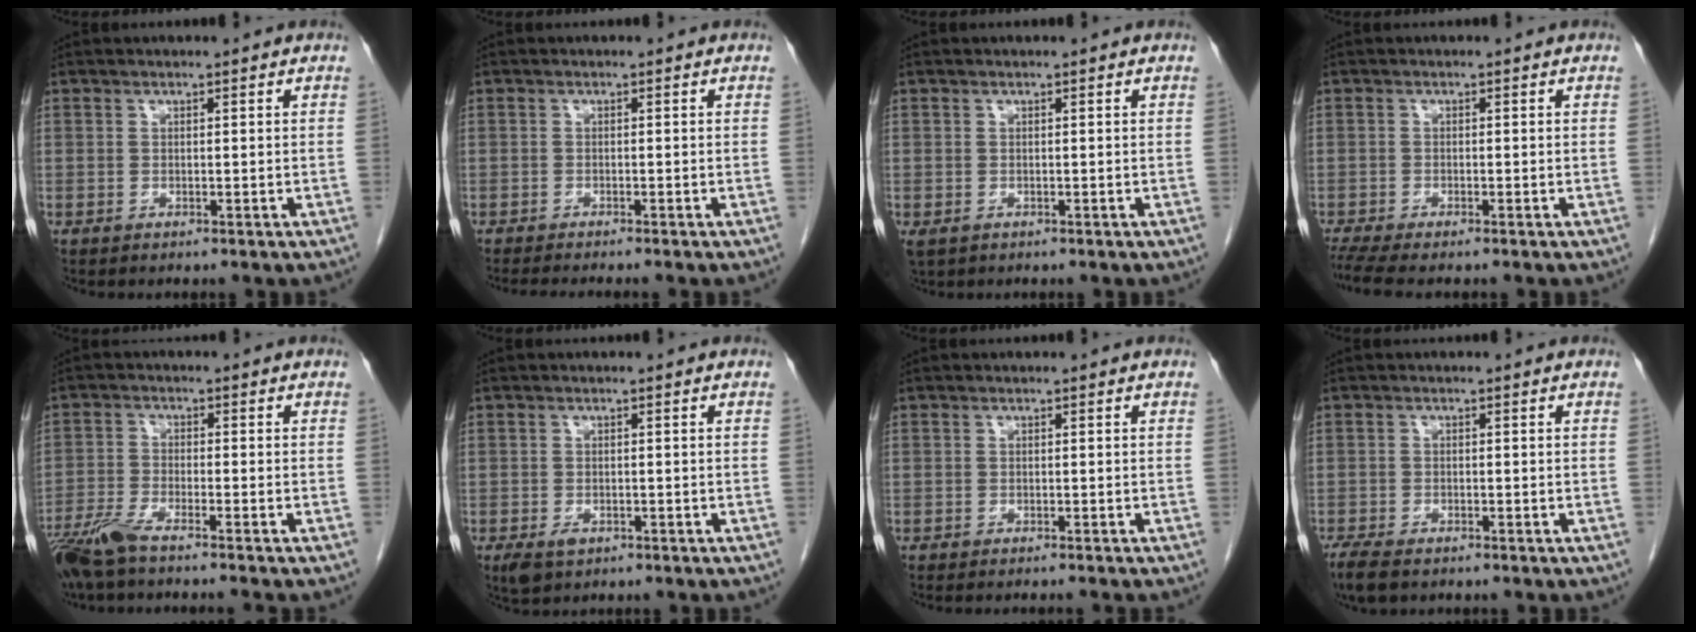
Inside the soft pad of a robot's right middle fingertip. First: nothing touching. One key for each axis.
{"total": 5.0, "fx": -4.4, "fy": 0.0, "fz": 2.4, "tx": -0.023, "ty": -0.008, "tz": -0.066}
{"total": 1.4, "fx": -0.6, "fy": 1.0, "fz": 0.8, "tx": -0.015, "ty": -0.002, "tz": -0.001}
{"total": 4.5, "fx": -3.8, "fy": 0.3, "fz": 2.4, "tx": -0.042, "ty": -0.009, "tz": -0.066}
{"total": 6.9, "fx": -5.6, "fy": -0.2, "fz": 3.9, "tx": -0.075, "ty": -0.021, "tz": -0.107}
{"total": 2.7, "fx": -1.5, "fy": 1.6, "fz": 1.7, "tx": -0.033, "ty": -0.004, "tz": -0.015}
{"total": 3.6, "fx": -3.3, "fy": -0.1, "fz": 1.4, "tx": -0.010, "ty": -0.001, "tz": -0.043}
{"total": 4.9, "fx": -3.8, "fy": 1.6, "fz": 2.6, "tx": -0.053, "ty": -0.012, "tz": -0.061}